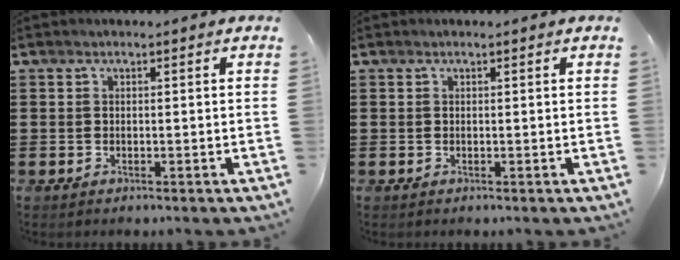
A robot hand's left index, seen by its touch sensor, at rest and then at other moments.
{"total": 0.0}